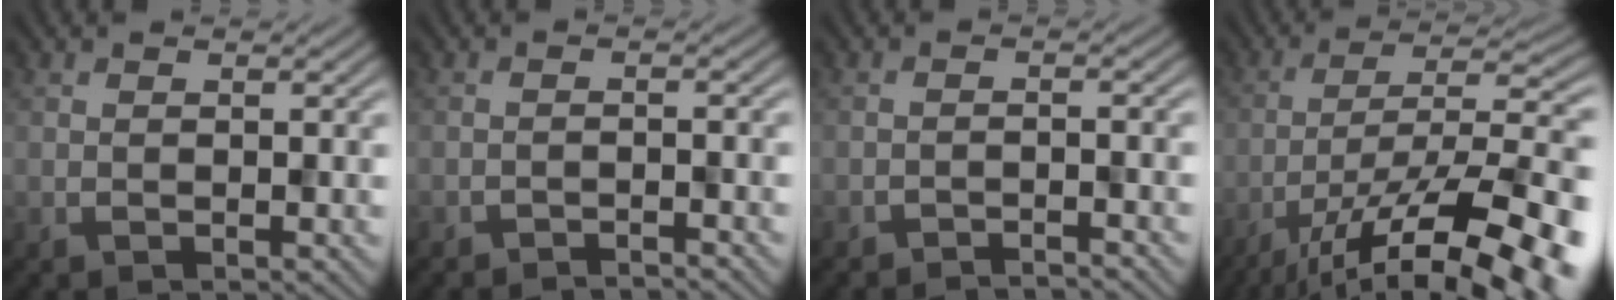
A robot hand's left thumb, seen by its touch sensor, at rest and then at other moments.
{"total": 2.1, "force": [-1.9, -0.4, -0.8], "torque": [0.019, 0.007, -0.038]}
{"total": 2.4, "force": [-2.2, -0.4, -0.8], "torque": [0.018, 0.008, -0.045]}
{"total": 15.8, "force": [-9.9, 4.8, 11.2], "torque": [-0.181, -0.013, -0.156]}